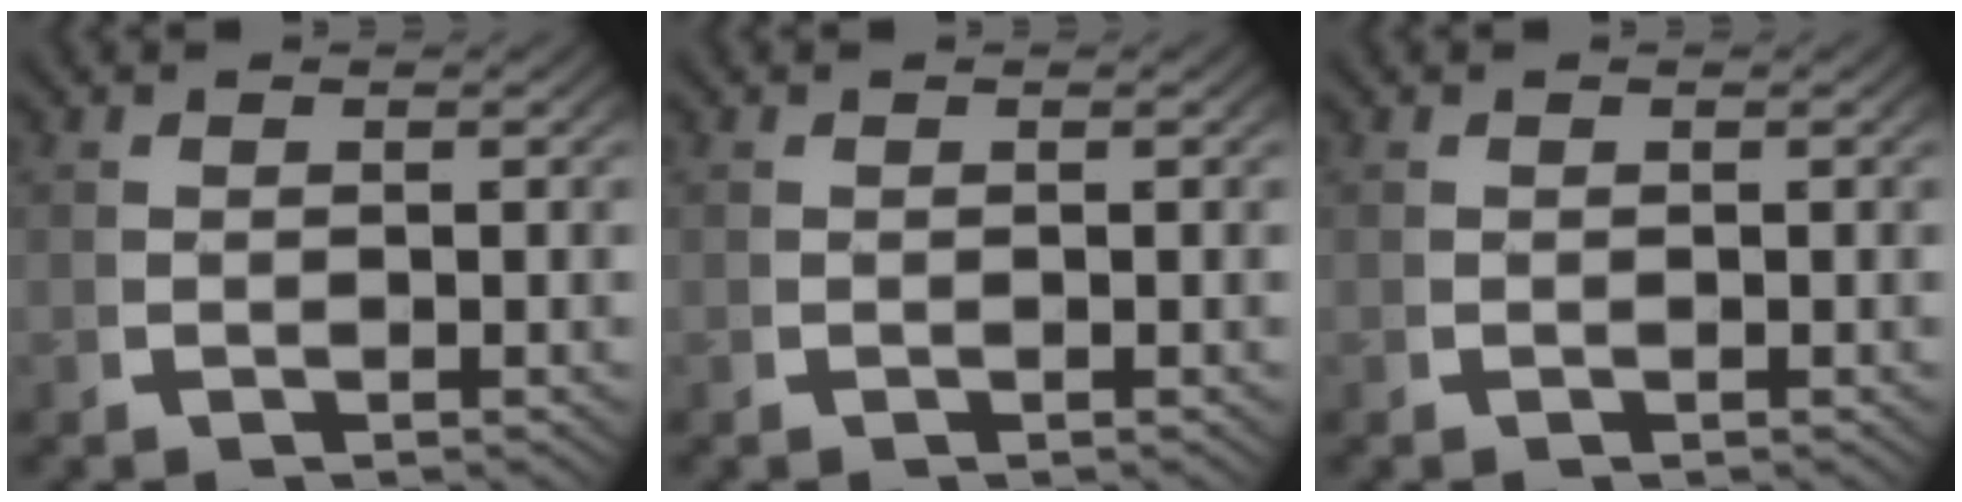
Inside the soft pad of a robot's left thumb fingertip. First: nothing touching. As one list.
[{"total": 0.0}, {"total": 0.0}]